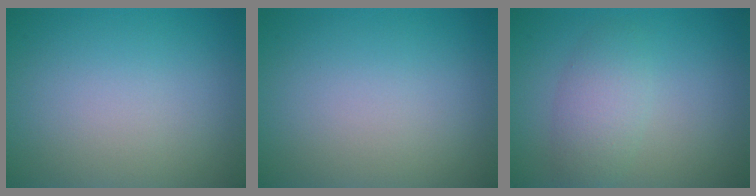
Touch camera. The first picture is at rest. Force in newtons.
{"total": 0.0}
{"total": 3.0, "press": 3.0, "slide": 0.1}